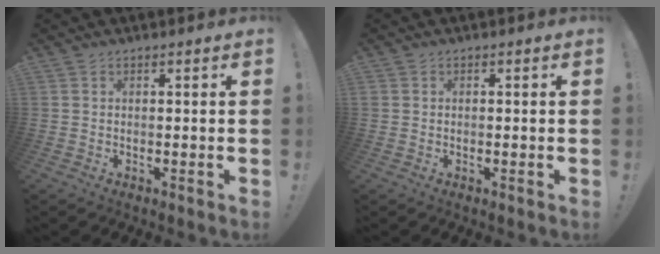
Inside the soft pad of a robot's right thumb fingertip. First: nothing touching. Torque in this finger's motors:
{"motor_torque": [-0.11, 0.00, -0.21, 0.16, 0.02]}